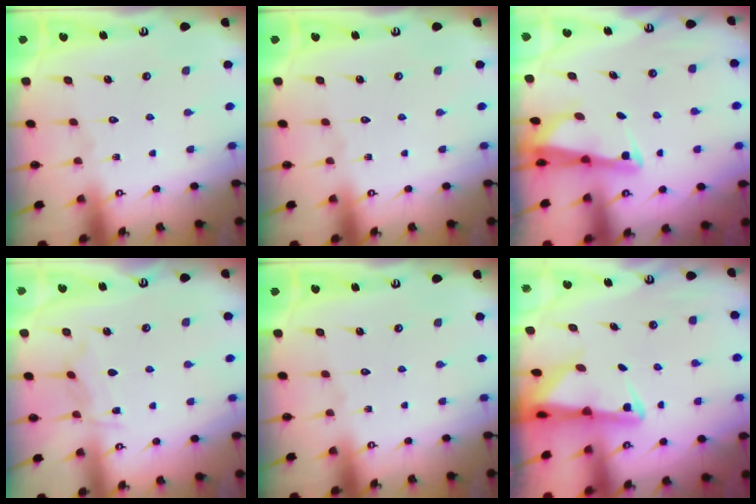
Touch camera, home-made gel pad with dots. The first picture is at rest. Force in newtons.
{"total": 0.0}
{"total": 2.4, "press": 2.3, "slide": 0.5}
{"total": 5.4, "press": 5.4, "slide": 0.7}
{"total": 0.0}
{"total": 2.8, "press": 2.8, "slide": 0.6}